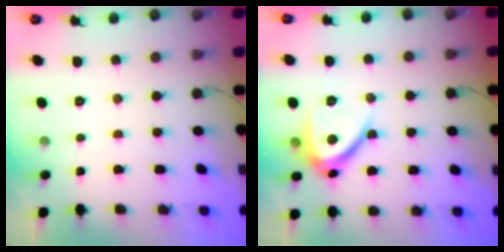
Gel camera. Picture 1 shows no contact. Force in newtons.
{"total": 8.9, "press": 8.8, "slide": 1.3}